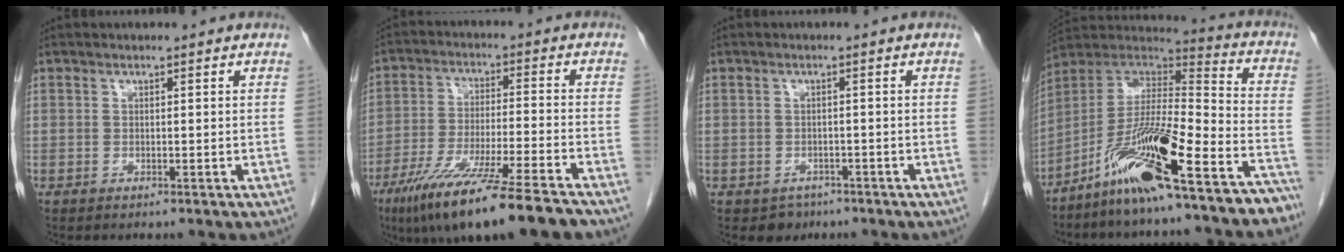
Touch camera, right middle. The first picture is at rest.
{"total": 16.8, "force": [-12.2, -0.2, 11.5], "torque": [-0.197, -0.052, -0.209]}
{"total": 2.4, "force": [-1.8, 1.6, 0.3], "torque": [-0.007, 0.005, -0.024]}
{"total": 20.6, "force": [-15.1, 2.3, 13.7], "torque": [-0.222, 0.019, -0.260]}